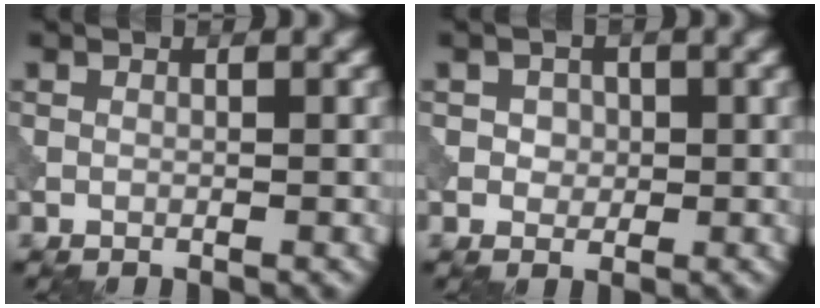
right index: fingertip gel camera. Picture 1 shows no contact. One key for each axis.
{"total": 1.7, "fx": 0.3, "fy": 1.4, "fz": 0.8, "tx": -0.013, "ty": 0.002, "tz": 0.005}